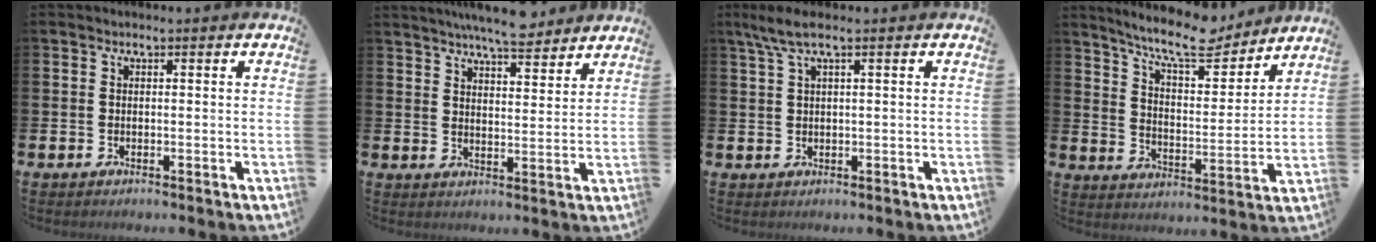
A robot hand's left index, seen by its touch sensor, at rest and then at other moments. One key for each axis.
{"total": 6.6, "fx": 6.4, "fy": 0.5, "fz": 1.6, "tx": -0.036, "ty": -0.030, "tz": 0.113}
{"total": 3.4, "fx": 1.8, "fy": 0.6, "fz": 2.9, "tx": -0.063, "ty": 0.007, "tz": 0.033}
{"total": 10.0, "fx": 9.1, "fy": 1.9, "fz": 3.8, "tx": -0.096, "ty": -0.050, "tz": 0.159}